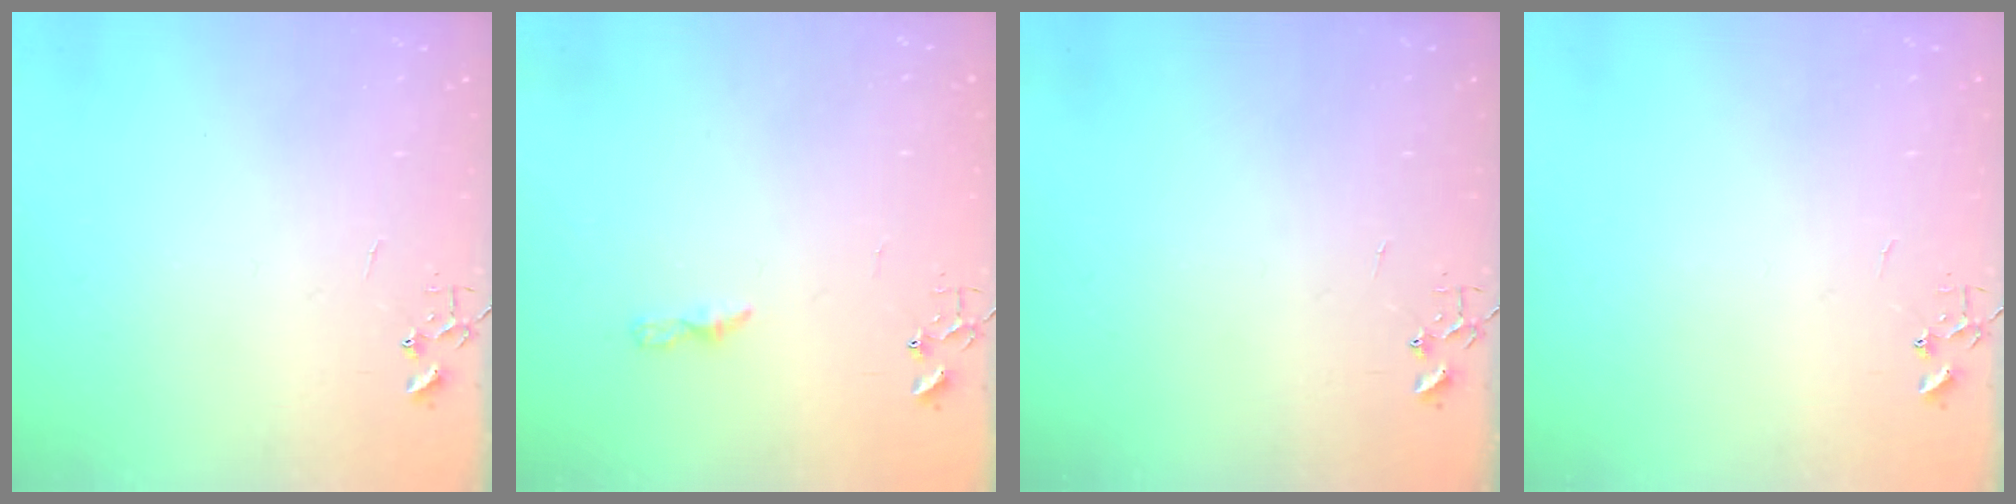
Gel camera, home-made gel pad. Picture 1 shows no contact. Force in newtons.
{"total": 3.7, "press": 3.7, "slide": 0.4}
{"total": 0.0}
{"total": 0.0}